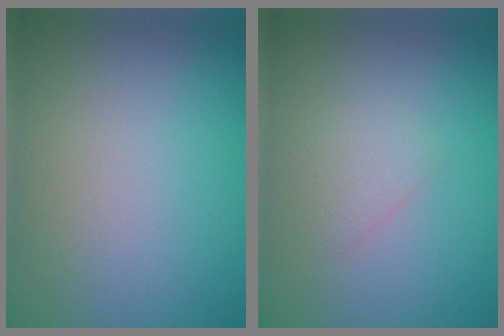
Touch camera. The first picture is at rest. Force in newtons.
{"total": 1.4, "press": 1.4, "slide": 0.0}